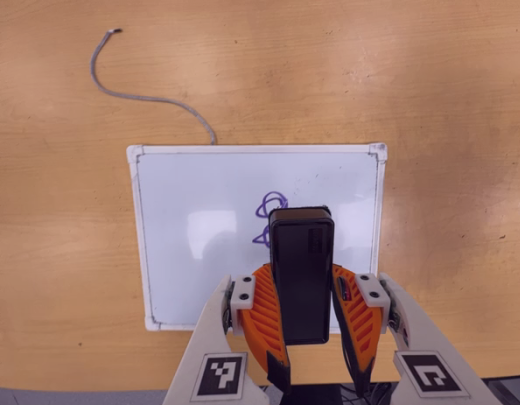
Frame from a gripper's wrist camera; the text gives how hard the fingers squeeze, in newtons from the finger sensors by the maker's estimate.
{"total": 7.4, "left": 6.3, "right": 8.5}